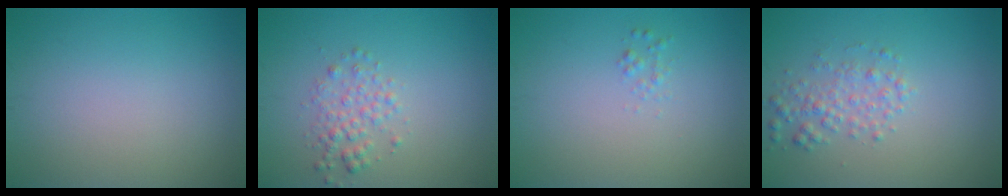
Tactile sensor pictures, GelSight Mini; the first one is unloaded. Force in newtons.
{"total": 2.1, "press": 2.1, "slide": 0.1}
{"total": 0.7, "press": 0.7, "slide": 0.0}
{"total": 2.2, "press": 2.2, "slide": 0.0}